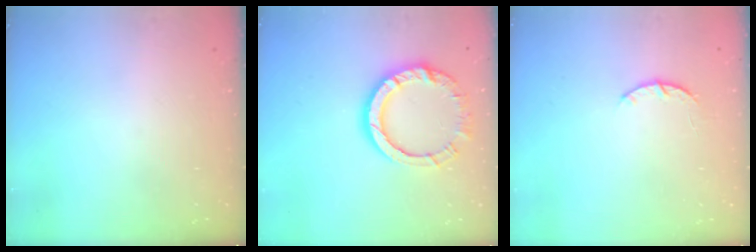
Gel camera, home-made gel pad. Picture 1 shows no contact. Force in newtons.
{"total": 11.5, "press": 11.5, "slide": 1.0}
{"total": 3.0, "press": 2.9, "slide": 0.5}